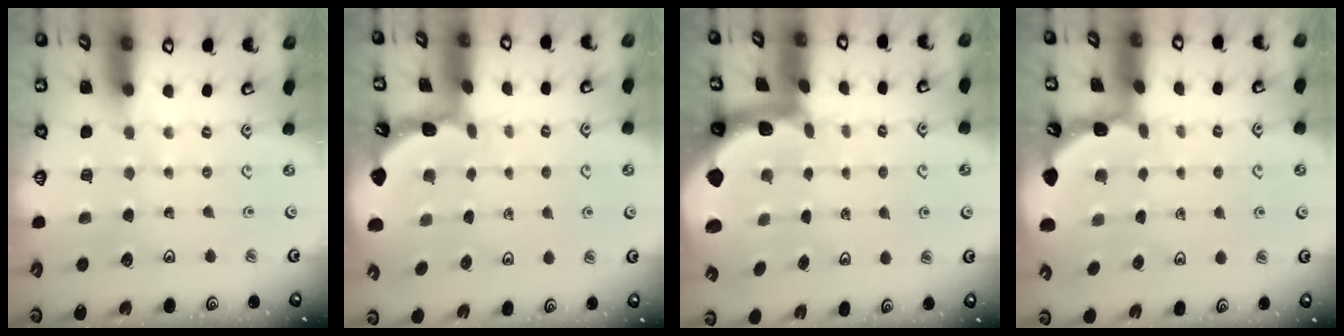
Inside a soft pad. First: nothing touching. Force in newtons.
{"total": 1.8, "press": 1.8, "slide": 0.2}
{"total": 1.8, "press": 1.8, "slide": 0.4}
{"total": 1.8, "press": 1.8, "slide": 0.1}